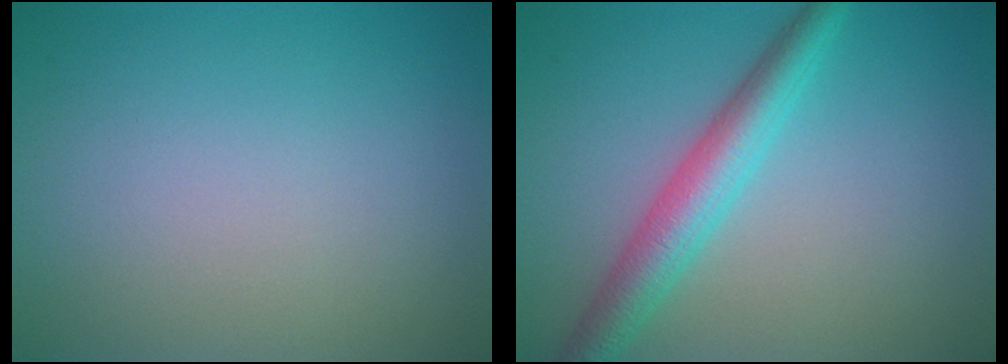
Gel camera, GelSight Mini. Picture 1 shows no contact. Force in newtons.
{"total": 4.4, "press": 4.4, "slide": 0.1}